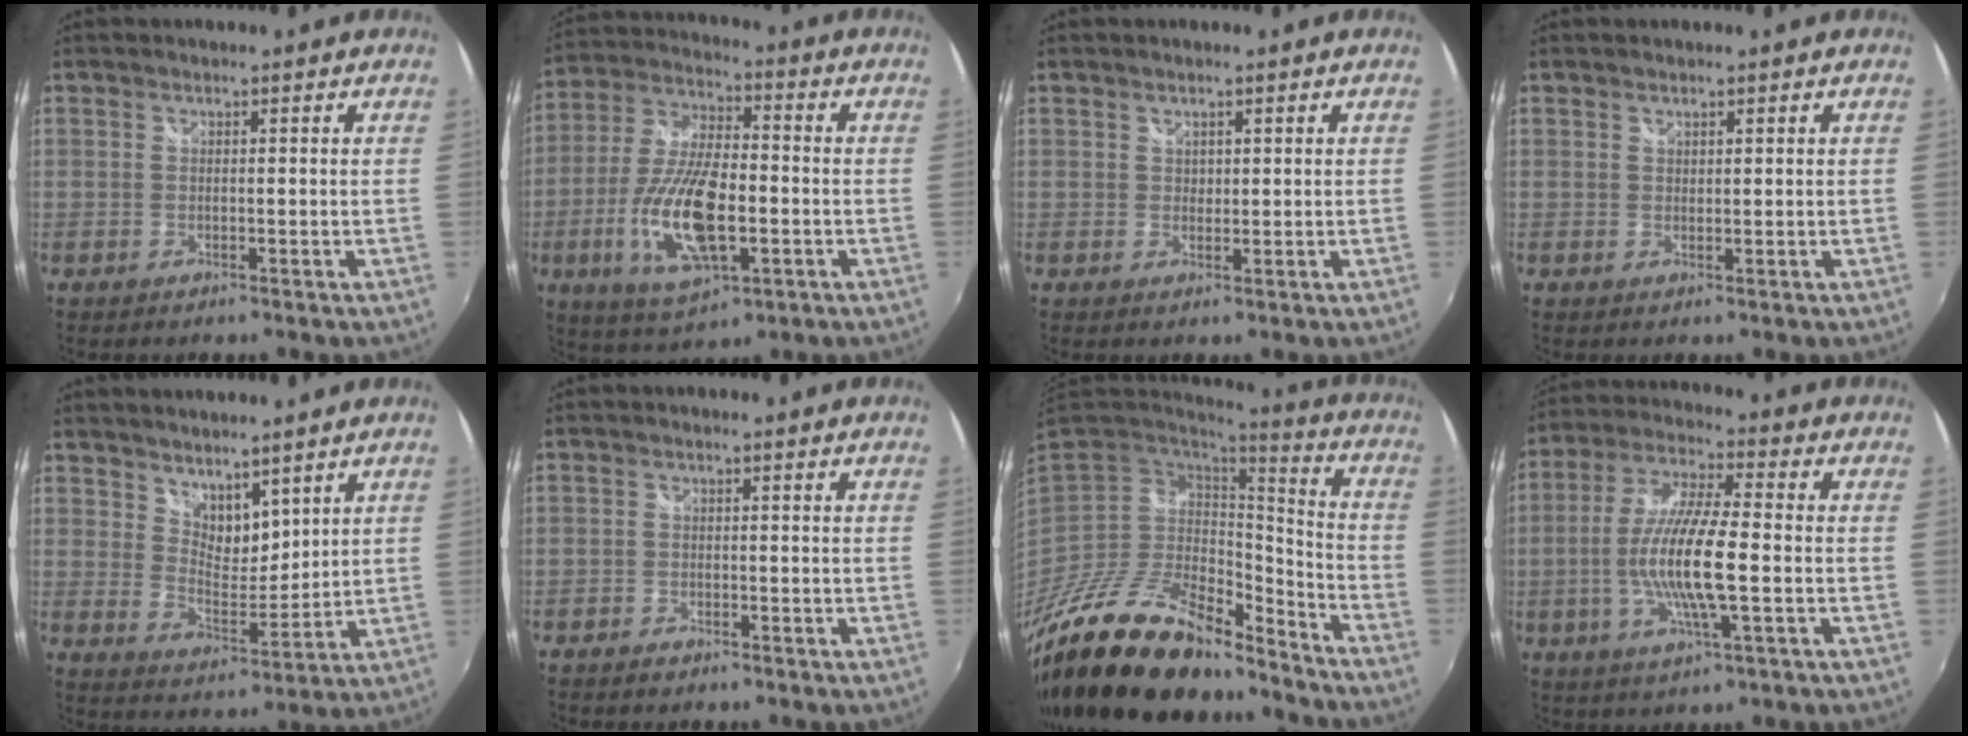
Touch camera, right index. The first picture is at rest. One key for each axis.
{"total": 16.9, "fx": -4.5, "fy": 6.9, "fz": 14.8, "tx": -0.308, "ty": -0.014, "tz": -0.078}
{"total": 1.1, "fx": 0.7, "fy": 0.8, "fz": 0.2, "tx": 0.002, "ty": 0.003, "tz": 0.011}
{"total": 0.7, "fx": 0.6, "fy": 0.3, "fz": 0.1, "tx": 0.000, "ty": 0.001, "tz": 0.012}
{"total": 7.1, "fx": 5.5, "fy": 3.4, "fz": 2.8, "tx": -0.034, "ty": -0.002, "tz": 0.103}
{"total": 1.7, "fx": -1.4, "fy": 0.9, "fz": 0.2, "tx": -0.011, "ty": 0.000, "tz": -0.028}
{"total": 24.9, "fx": -18.7, "fy": 8.8, "fz": 13.9, "tx": -0.263, "ty": -0.023, "tz": -0.316}
{"total": 13.4, "fx": -2.3, "fy": 2.2, "fz": 13.0, "tx": -0.257, "ty": -0.006, "tz": -0.045}